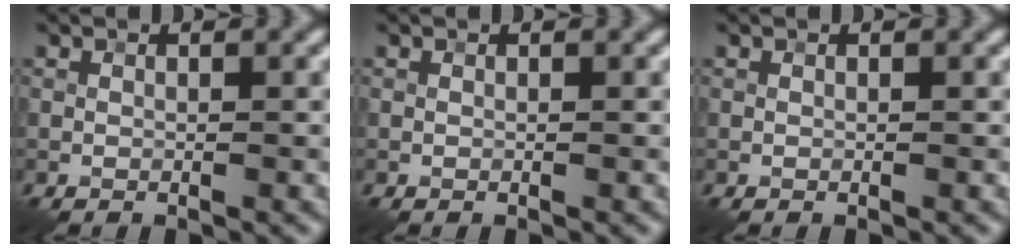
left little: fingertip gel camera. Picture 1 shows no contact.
{"total": 0.0}
{"total": 0.0}